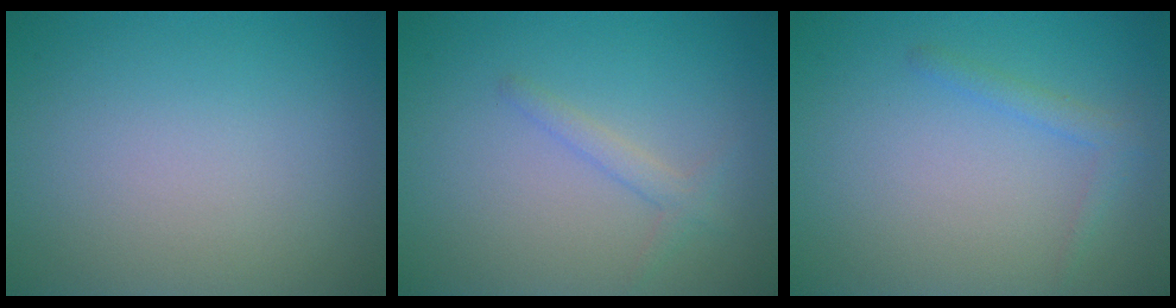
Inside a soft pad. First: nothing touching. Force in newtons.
{"total": 1.4, "press": 1.4, "slide": 0.1}
{"total": 1.4, "press": 1.4, "slide": 0.1}